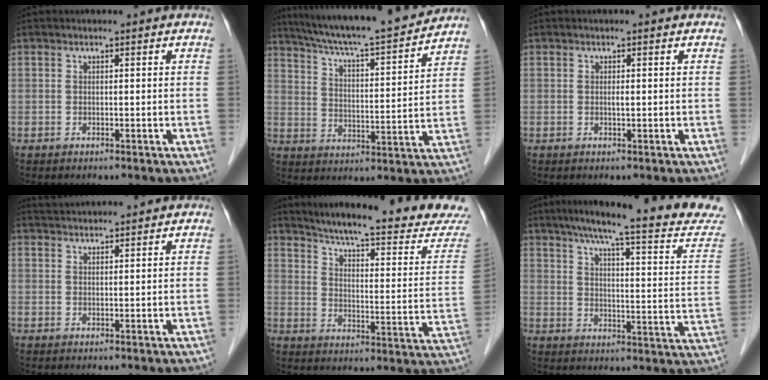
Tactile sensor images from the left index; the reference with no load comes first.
{"total": 18.1, "force": [16.4, 0.1, 7.6], "torque": [-0.128, -0.003, 0.247]}
{"total": 0.5, "force": [0.0, 0.1, 0.5], "torque": [-0.012, 0.000, -0.001]}
{"total": 3.9, "force": [3.8, -0.2, 0.6], "torque": [-0.012, 0.031, 0.068]}
{"total": 23.0, "force": [21.2, 0.9, 8.9], "torque": [-0.127, -0.084, 0.266]}
{"total": 23.7, "force": [20.3, 0.9, 12.0], "torque": [-0.167, -0.048, 0.251]}